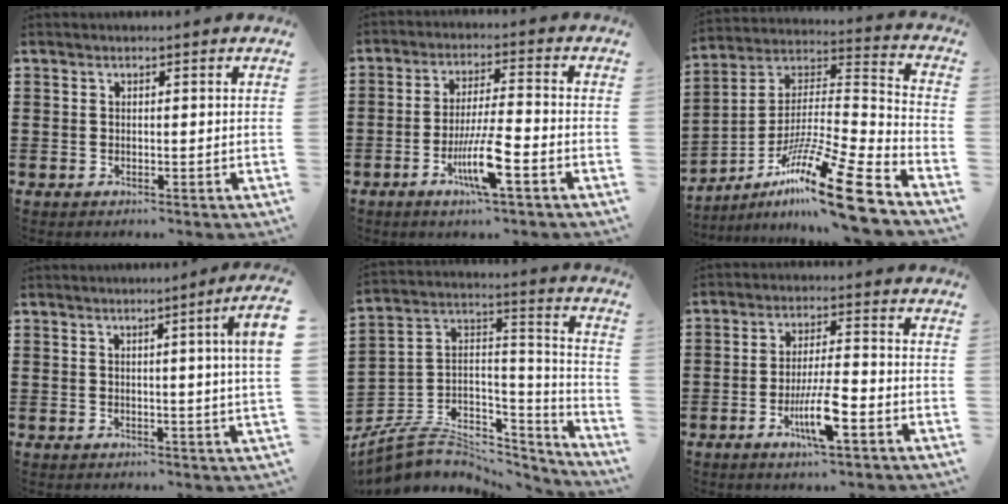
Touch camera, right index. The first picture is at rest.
{"total": 8.3, "force": [-3.6, 0.9, 7.4], "torque": [-0.152, -0.015, -0.070]}
{"total": 17.8, "force": [-12.5, 1.0, 12.6], "torque": [-0.209, 0.033, -0.221]}
{"total": 3.5, "force": [1.0, -1.0, 3.2], "torque": [-0.059, -0.010, 0.015]}
{"total": 6.9, "force": [-3.8, 5.1, 2.8], "torque": [-0.071, 0.000, -0.067]}
{"total": 7.6, "force": [-3.3, 1.3, 6.8], "torque": [-0.135, -0.011, -0.060]}